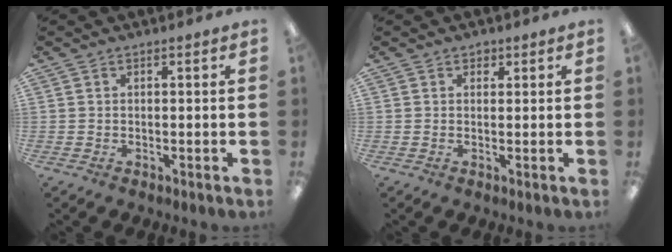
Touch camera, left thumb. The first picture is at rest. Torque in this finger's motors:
{"motor_torque": [0.11, 0.02, 0.32, -0.11, -0.04]}